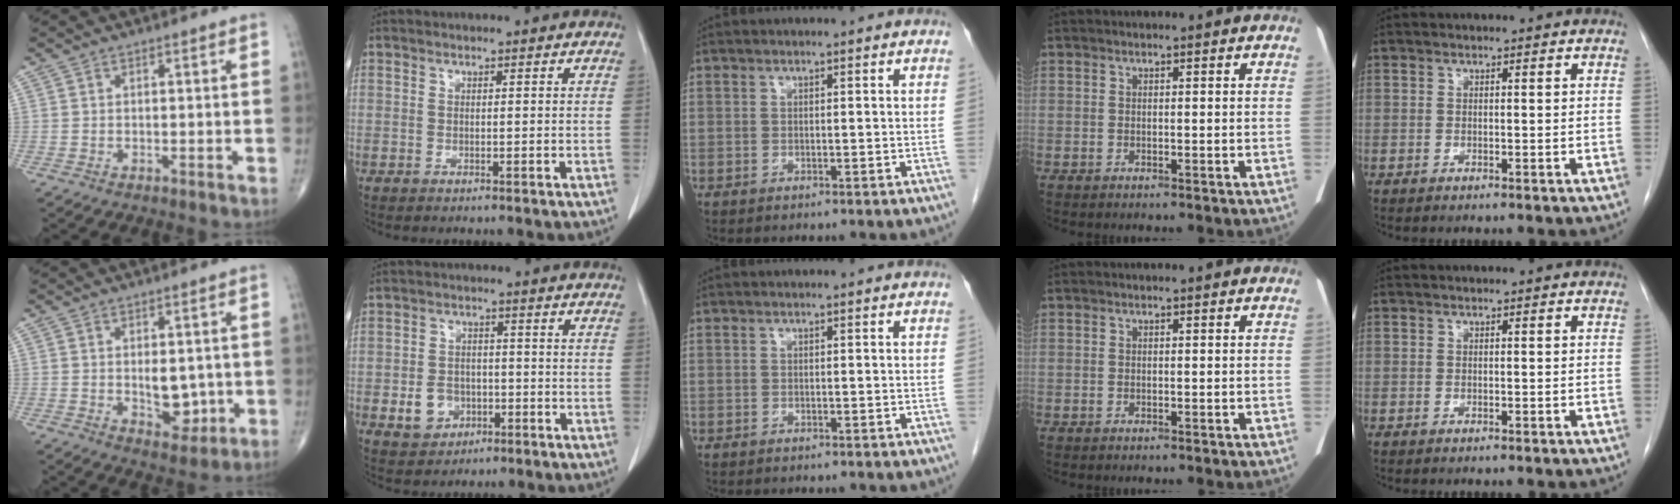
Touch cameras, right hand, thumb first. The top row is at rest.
{"thumb": {"total": 6.8, "force": [-0.5, 4.1, 5.4], "torque": [-0.049, -0.009, 0.004]}, "index": {"total": 5.3, "force": [-1.7, 4.4, 2.3], "torque": [-0.043, 0.008, -0.019]}}